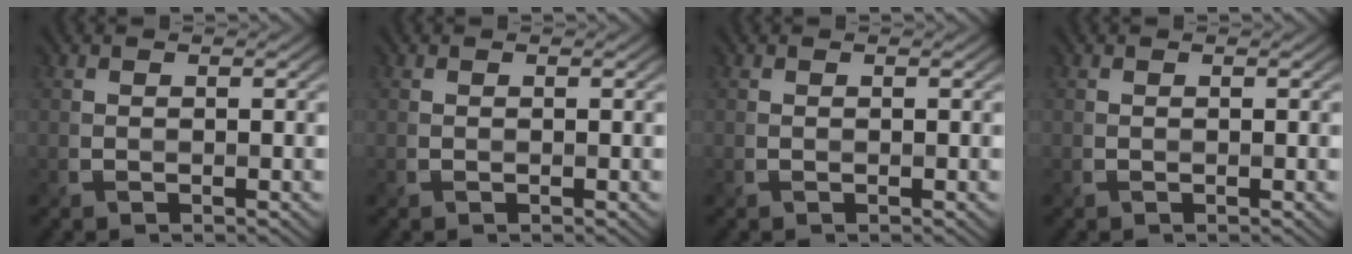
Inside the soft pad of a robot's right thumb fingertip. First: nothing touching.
{"total": 0.0}
{"total": 0.0}
{"total": 0.0}